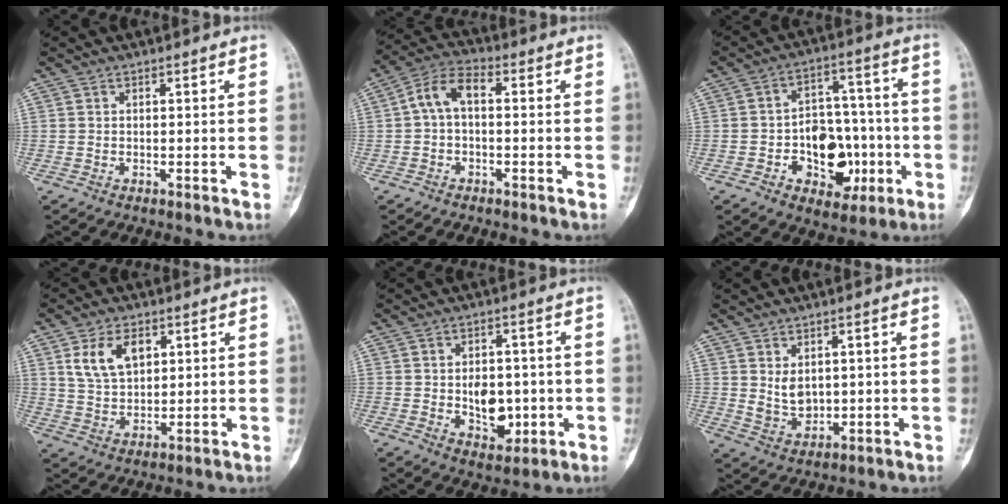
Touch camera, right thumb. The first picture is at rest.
{"total": 6.5, "force": [0.1, 3.5, 5.5], "torque": [-0.103, 0.025, -0.012]}
{"total": 14.9, "force": [-4.1, 10.2, 10.0], "torque": [-0.095, 0.042, -0.055]}
{"total": 8.6, "force": [3.4, 5.3, 5.9], "torque": [-0.094, -0.011, 0.069]}
{"total": 8.5, "force": [-1.0, 5.7, 6.1], "torque": [-0.059, 0.001, -0.003]}
{"total": 4.7, "force": [1.1, 3.3, 3.1], "torque": [-0.041, -0.018, 0.033]}